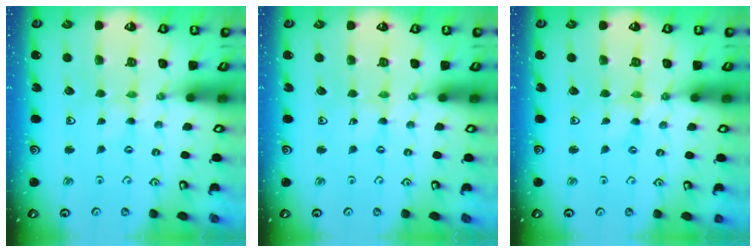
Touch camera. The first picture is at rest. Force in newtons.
{"total": 0.0}
{"total": 0.0}